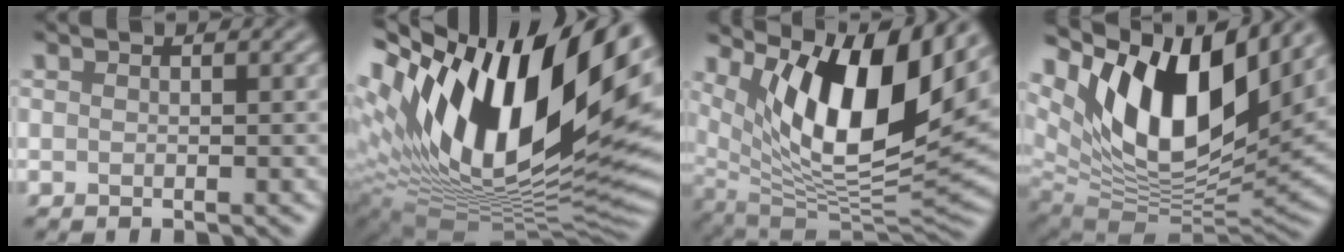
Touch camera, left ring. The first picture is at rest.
{"total": 20.1, "force": [6.1, 9.1, 16.8], "torque": [-0.296, 0.012, 0.104]}
{"total": 12.9, "force": [5.4, 4.5, 10.8], "torque": [-0.179, -0.013, 0.102]}
{"total": 14.1, "force": [6.6, 6.4, 10.7], "torque": [-0.182, -0.004, 0.123]}